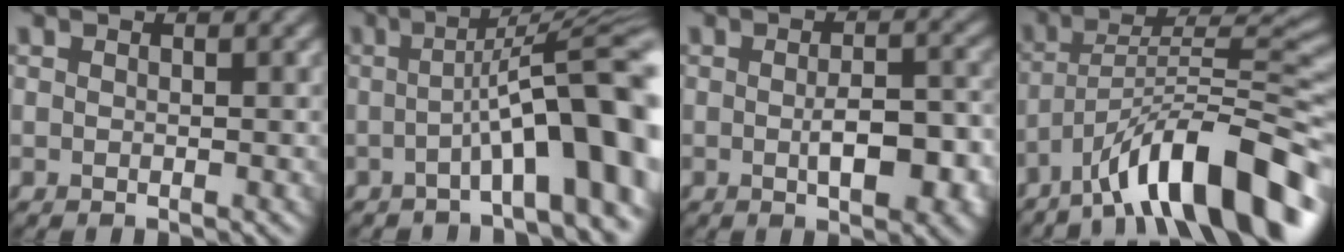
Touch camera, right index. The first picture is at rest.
{"total": 11.8, "force": [-2.2, 2.1, 11.4], "torque": [-0.150, 0.029, -0.033]}
{"total": 5.4, "force": [-1.1, 2.1, 4.8], "torque": [-0.078, -0.005, -0.012]}
{"total": 12.3, "force": [-7.6, 3.0, 9.2], "torque": [-0.126, 0.021, -0.133]}